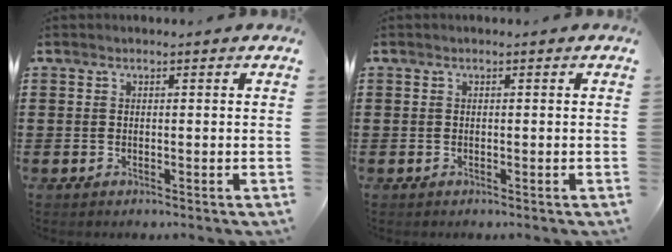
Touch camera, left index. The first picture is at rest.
{"total": 0.0}